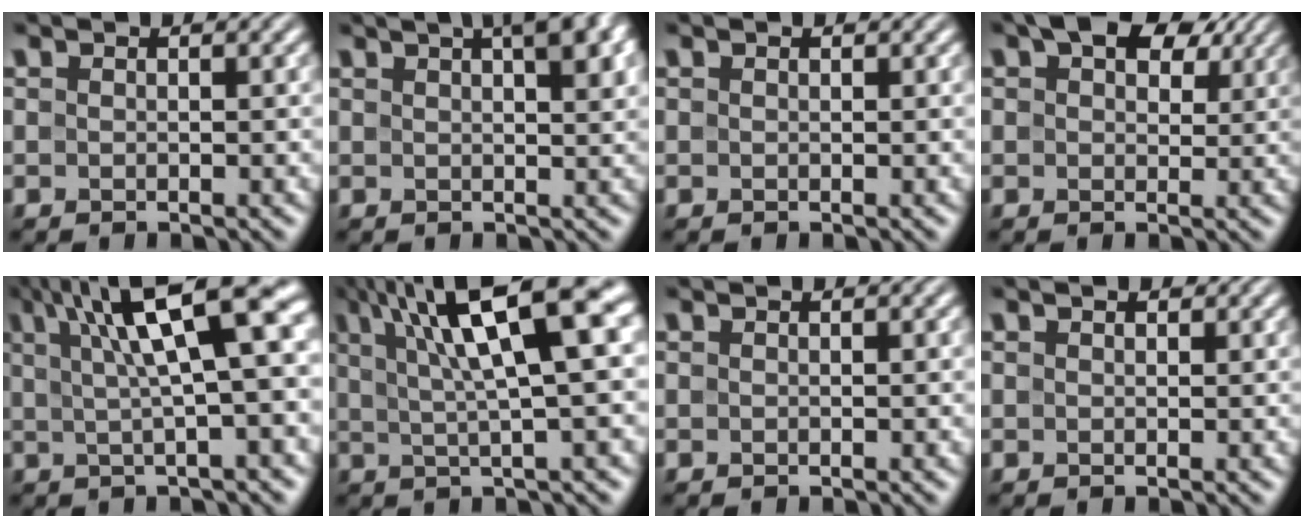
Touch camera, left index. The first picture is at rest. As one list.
[{"total": 6.7, "force": [3.4, 2.4, 5.3], "torque": [-0.044, 0.030, 0.028]}, {"total": 0.0}, {"total": 7.1, "force": [4.1, 3.7, 4.4], "torque": [-0.066, 0.019, 0.055]}, {"total": 10.3, "force": [3.4, 2.6, 9.4], "torque": [-0.139, 0.025, 0.052]}, {"total": 10.8, "force": [4.4, 2.4, 9.5], "torque": [-0.139, 0.023, 0.070]}, {"total": 0.0}, {"total": 0.6, "force": [0.4, 0.3, 0.3], "torque": [-0.005, 0.001, 0.007]}]